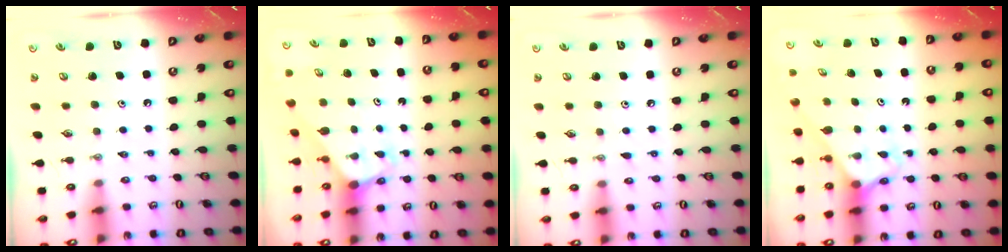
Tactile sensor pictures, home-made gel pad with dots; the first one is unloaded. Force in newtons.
{"total": 3.1, "press": 3.1, "slide": 0.0}
{"total": 2.3, "press": 2.3, "slide": 0.3}
{"total": 2.5, "press": 2.5, "slide": 0.2}